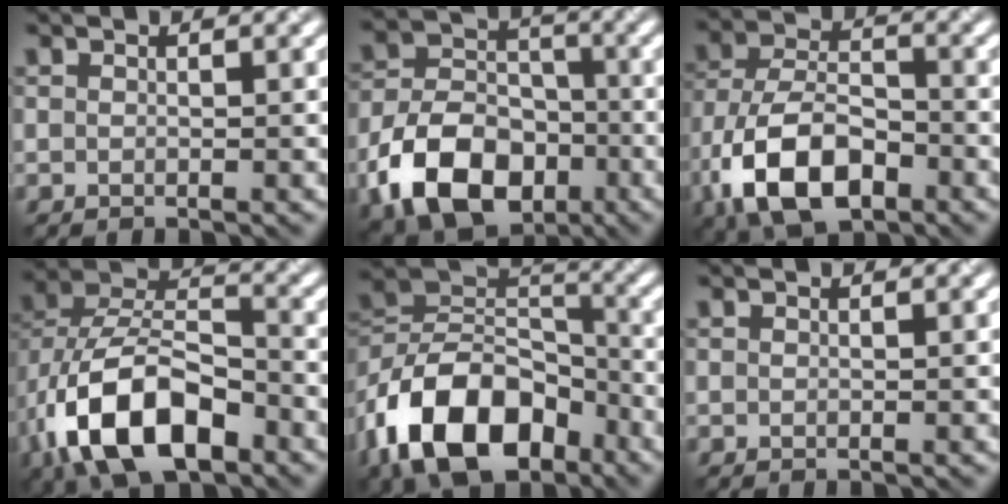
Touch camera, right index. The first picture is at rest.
{"total": 10.5, "force": [-4.8, 7.1, 6.1], "torque": [-0.118, -0.001, -0.094]}
{"total": 10.1, "force": [-4.8, 5.6, 7.0], "torque": [-0.146, 0.002, -0.094]}
{"total": 11.2, "force": [-4.7, 6.4, 7.9], "torque": [-0.151, 0.007, -0.084]}
{"total": 13.3, "force": [-6.4, 8.2, 8.3], "torque": [-0.158, 0.018, -0.132]}
{"total": 0.0}